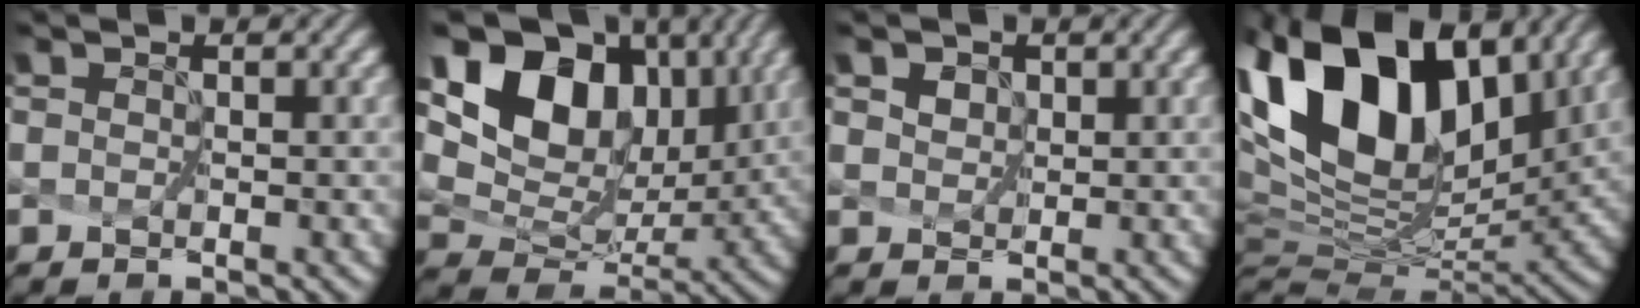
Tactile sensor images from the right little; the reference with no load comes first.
{"total": 12.1, "force": [5.9, 7.8, 7.1], "torque": [-0.145, 0.021, 0.119]}
{"total": 3.5, "force": [2.4, 2.0, 1.6], "torque": [-0.047, 0.005, 0.040]}
{"total": 15.7, "force": [7.7, 8.5, 10.6], "torque": [-0.228, 0.037, 0.146]}